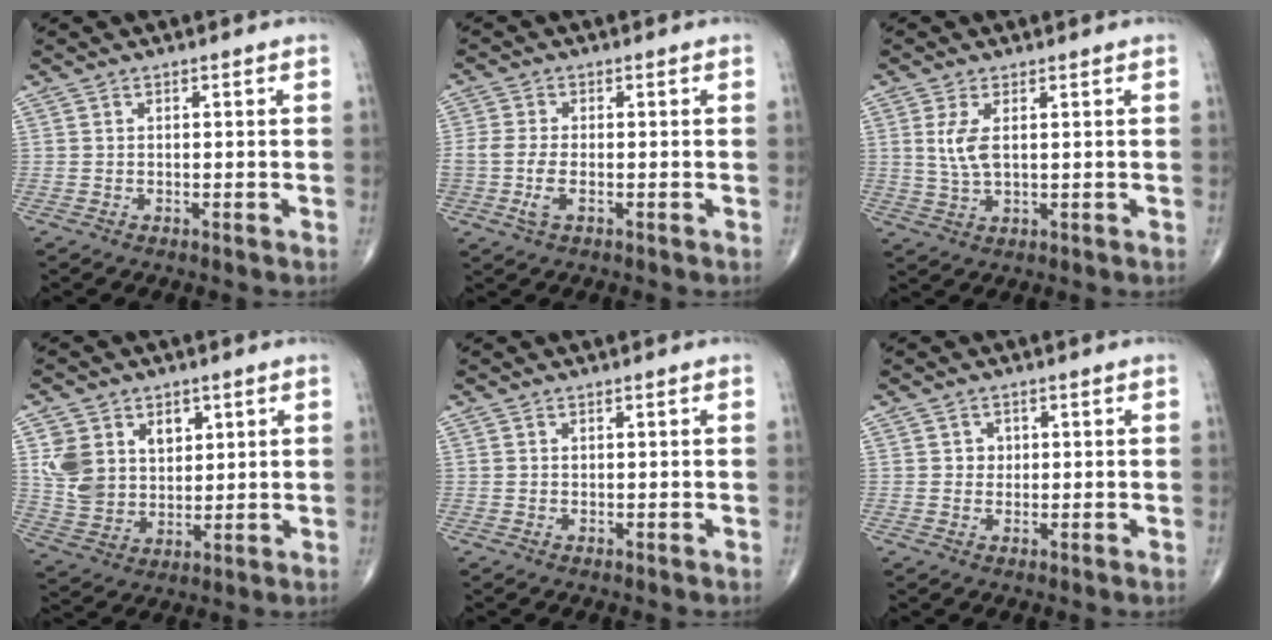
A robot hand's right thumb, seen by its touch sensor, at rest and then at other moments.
{"total": 4.9, "force": [-1.5, 2.4, 4.0], "torque": [-0.100, 0.005, -0.030]}
{"total": 4.9, "force": [1.1, 2.2, 4.3], "torque": [-0.096, -0.005, 0.026]}
{"total": 11.5, "force": [3.7, 9.1, 6.1], "torque": [-0.081, -0.016, 0.082]}
{"total": 0.0}
{"total": 1.8, "force": [0.3, 1.7, 0.6], "torque": [0.003, 0.001, 0.003]}